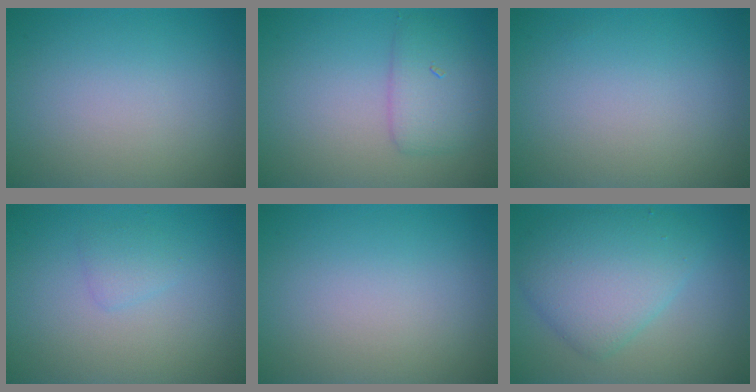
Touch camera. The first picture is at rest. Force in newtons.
{"total": 2.9, "press": 2.9, "slide": 0.1}
{"total": 0.0}
{"total": 1.1, "press": 1.1, "slide": 0.0}
{"total": 0.0}
{"total": 5.8, "press": 5.8, "slide": 0.3}